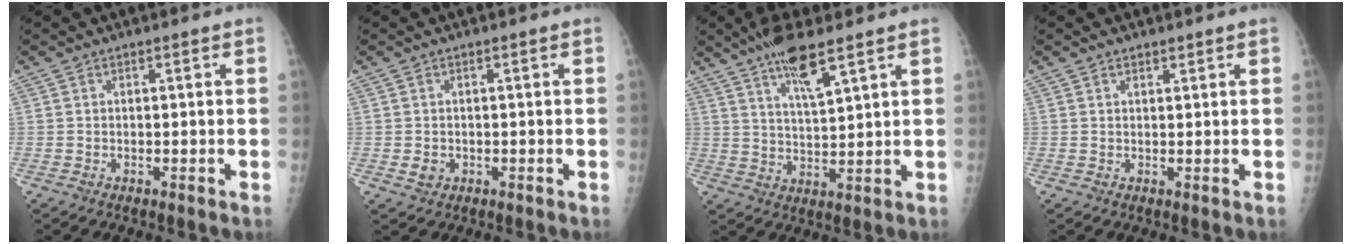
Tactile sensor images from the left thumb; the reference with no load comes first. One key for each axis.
{"total": 1.9, "fx": -0.2, "fy": 1.6, "fz": 0.9, "tx": -0.008, "ty": 0.001, "tz": 0.002}
{"total": 8.9, "fx": 5.9, "fy": 1.5, "fz": 6.5, "tx": -0.117, "ty": -0.029, "tz": 0.109}
{"total": 1.2, "fx": 0.9, "fy": 0.6, "fz": 0.4, "tx": -0.001, "ty": -0.005, "tz": 0.013}